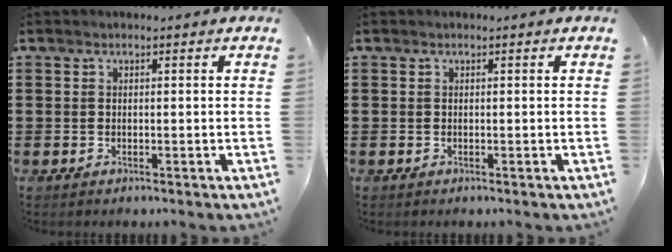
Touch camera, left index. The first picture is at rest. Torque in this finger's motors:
{"motor_torque": [0.00, 0.00, 0.00, 0.00]}